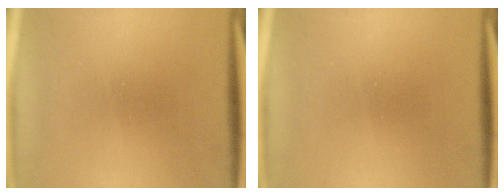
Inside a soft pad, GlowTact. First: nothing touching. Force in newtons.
{"total": 0.0}